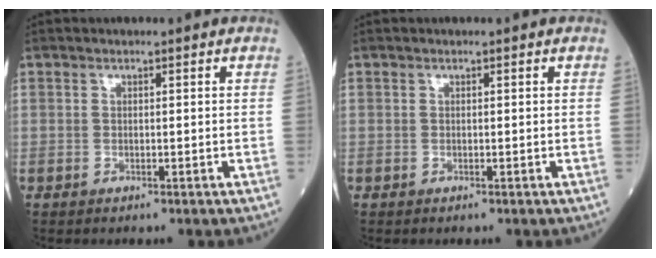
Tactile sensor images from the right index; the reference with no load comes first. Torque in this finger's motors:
{"motor_torque": [0.18, 0.03, -0.02, -0.01]}